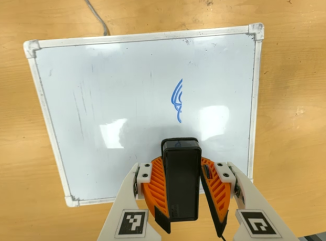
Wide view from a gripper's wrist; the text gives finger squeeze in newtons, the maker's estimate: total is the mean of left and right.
{"total": 7.3, "left": 8.0, "right": 6.7}